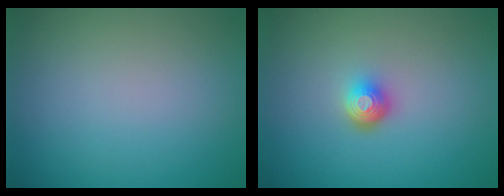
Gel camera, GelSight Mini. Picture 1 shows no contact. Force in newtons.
{"total": 2.2, "press": 1.5, "slide": 1.6}